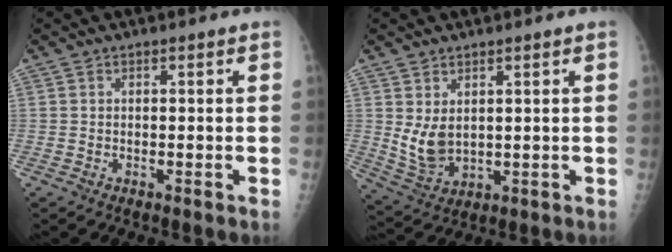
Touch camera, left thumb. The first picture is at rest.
{"total": 6.6, "force": [1.7, 4.1, 4.9], "torque": [-0.084, -0.019, 0.048]}